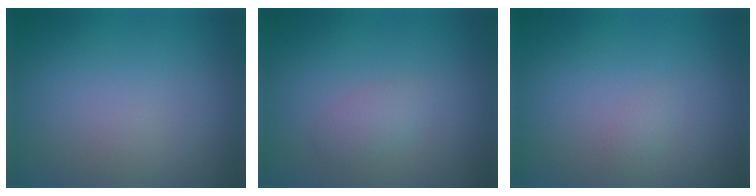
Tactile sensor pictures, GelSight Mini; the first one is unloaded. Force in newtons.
{"total": 1.4, "press": 1.4, "slide": 0.1}
{"total": 0.5, "press": 0.5, "slide": 0.0}